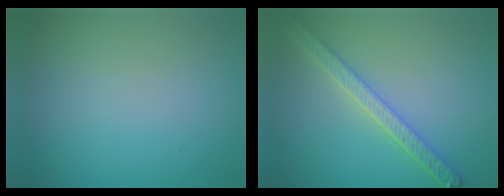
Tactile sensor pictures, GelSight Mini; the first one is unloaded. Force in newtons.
{"total": 4.1, "press": 3.3, "slide": 2.4}